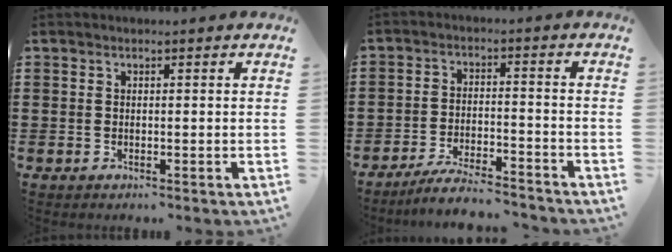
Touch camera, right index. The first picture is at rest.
{"total": 5.6, "force": [-5.3, 0.0, 1.8], "torque": [-0.044, -0.008, -0.104]}